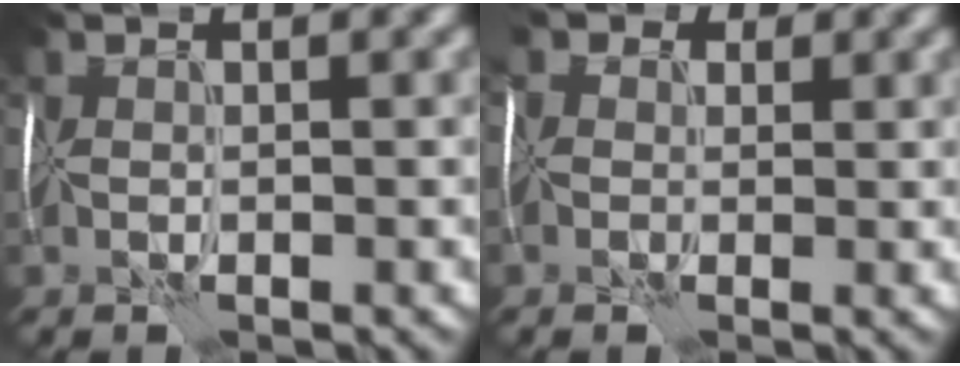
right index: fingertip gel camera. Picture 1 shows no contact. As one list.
[{"total": 4.0, "force": [1.2, 3.1, 2.3], "torque": [-0.057, 0.021, -0.005]}]